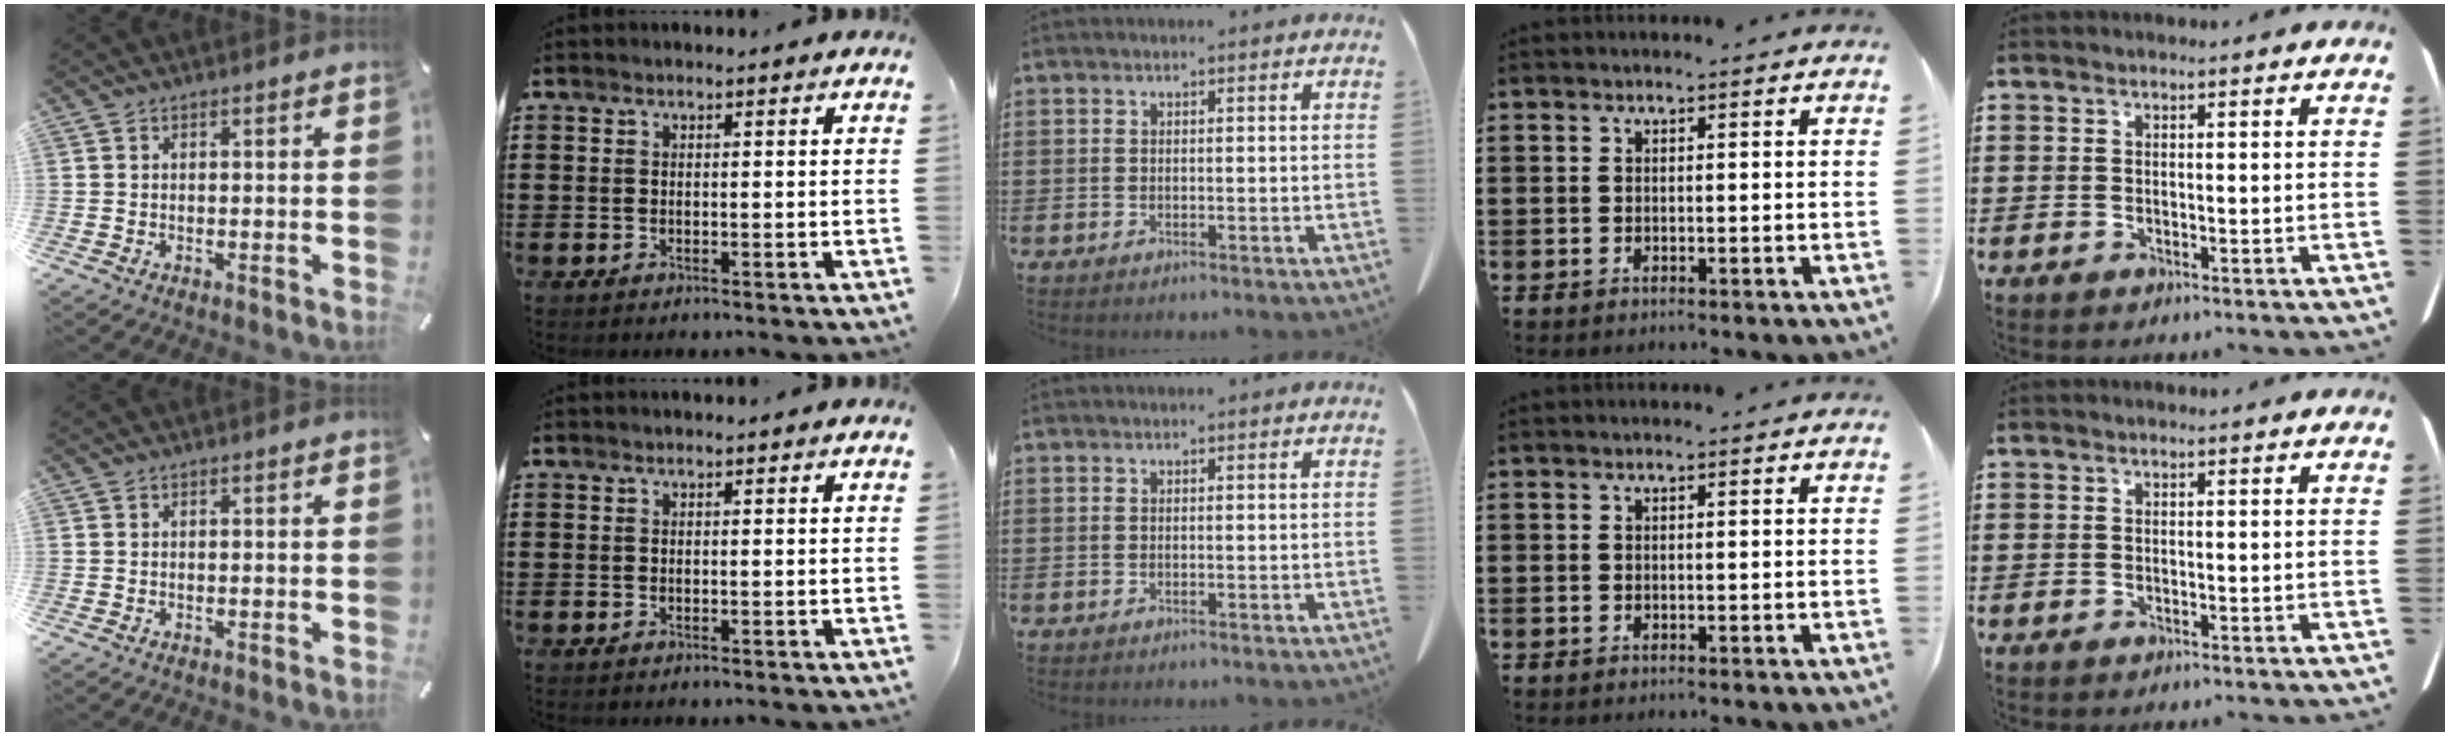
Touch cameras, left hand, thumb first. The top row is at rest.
{}